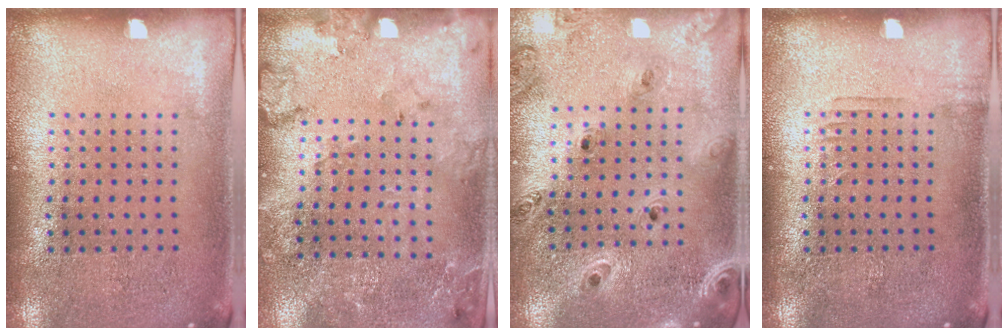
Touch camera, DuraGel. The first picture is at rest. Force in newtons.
{"total": 1.8, "press": 1.7, "slide": 0.4}
{"total": 1.3, "press": 1.3, "slide": 0.2}
{"total": 0.6, "press": 0.6, "slide": 0.2}